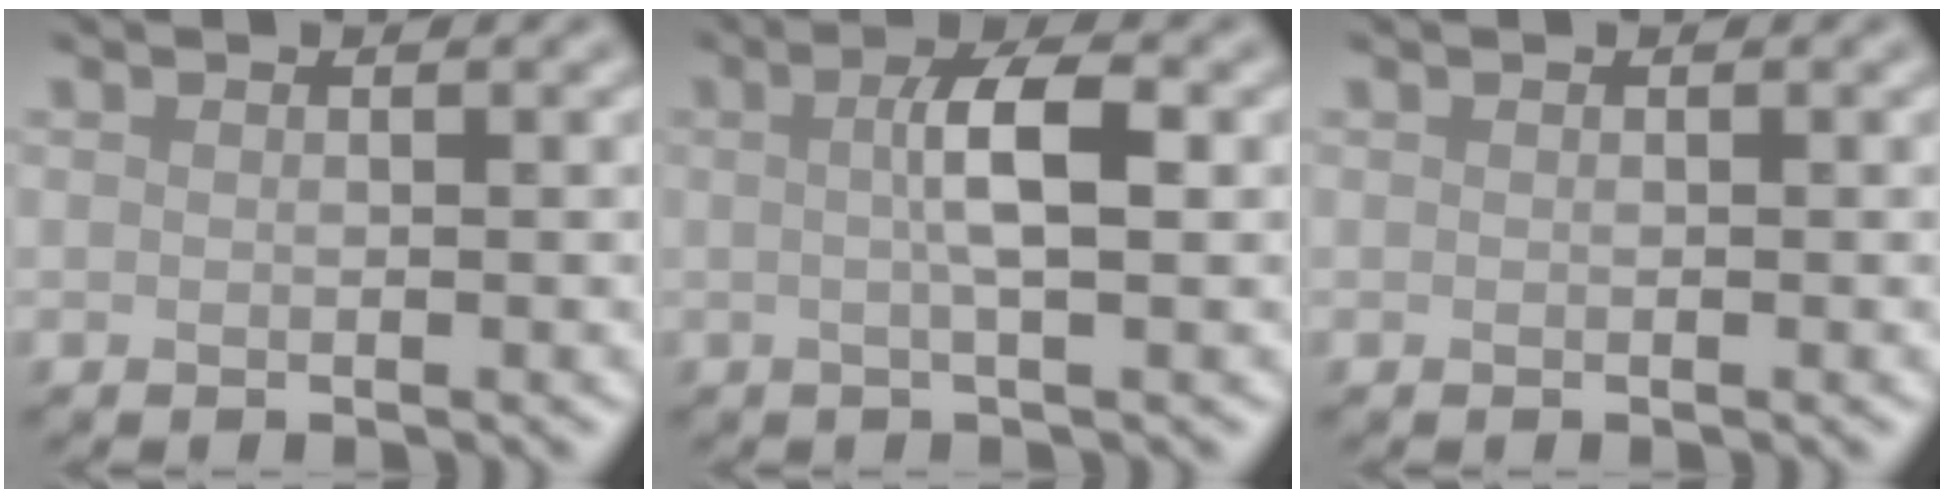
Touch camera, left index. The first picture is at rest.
{"total": 3.7, "force": [0.4, 0.6, 3.6], "torque": [-0.063, 0.006, 0.001]}
{"total": 0.0}